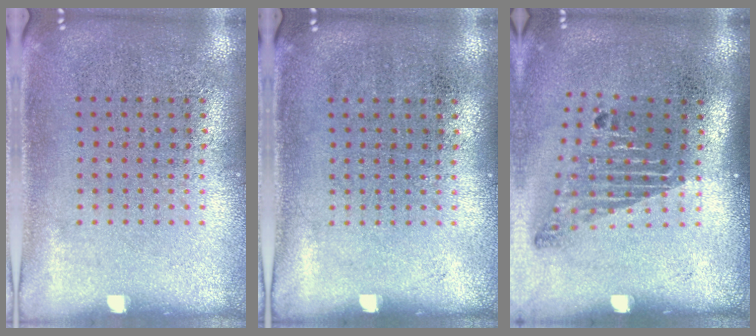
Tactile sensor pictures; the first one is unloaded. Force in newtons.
{"total": 0.0}
{"total": 1.8, "press": 1.2, "slide": 1.4}